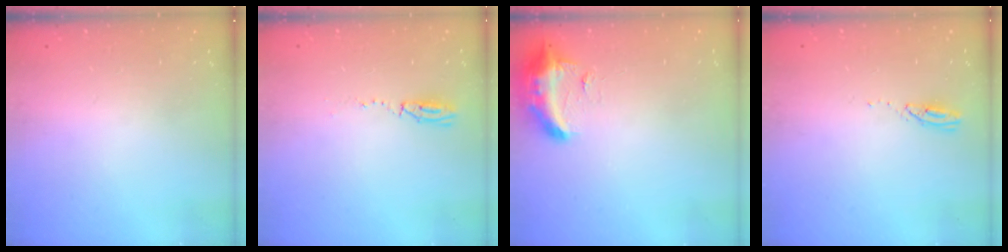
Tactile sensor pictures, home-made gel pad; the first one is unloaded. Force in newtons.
{"total": 11.2, "press": 4.4, "slide": 10.3}
{"total": 11.0, "press": 9.9, "slide": 4.8}
{"total": 2.9, "press": 2.8, "slide": 0.4}